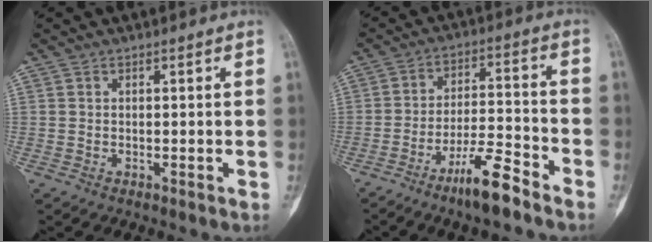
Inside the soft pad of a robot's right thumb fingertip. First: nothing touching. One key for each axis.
{"total": 9.7, "fx": -6.9, "fy": 1.8, "fz": 6.6, "tx": -0.119, "ty": 0.053, "tz": -0.122}